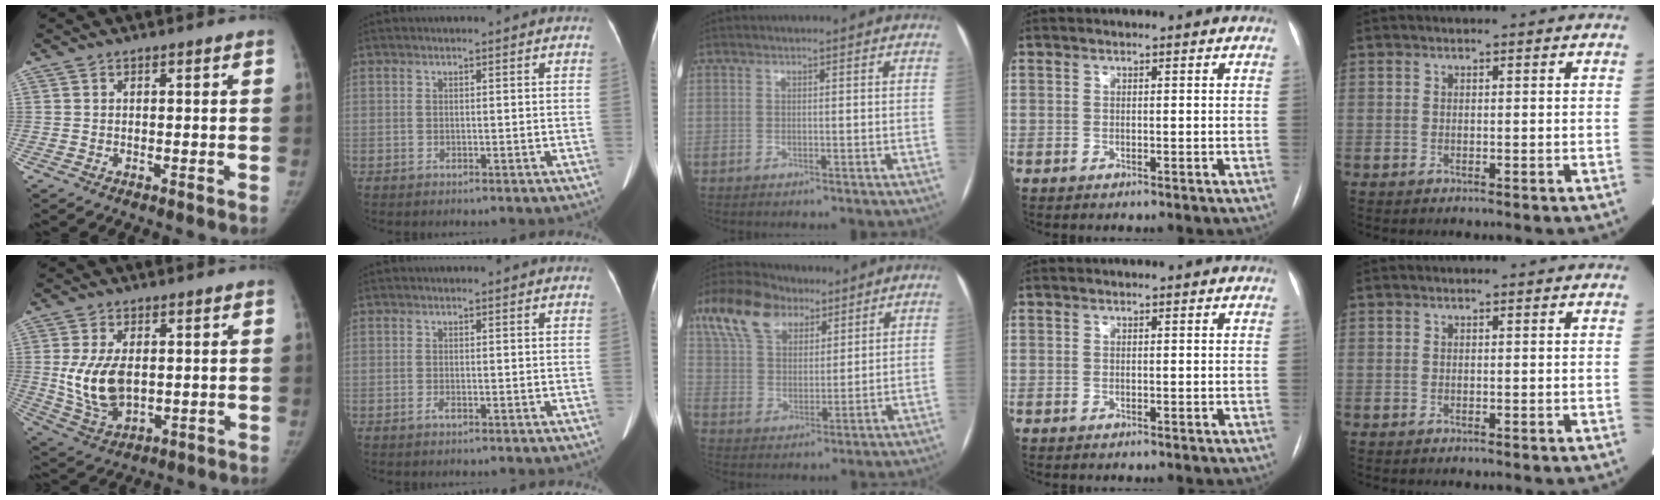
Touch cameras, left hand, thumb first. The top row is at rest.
{"thumb": {"total": 11.0, "force": [0.6, 6.5, 8.8], "torque": [-0.168, -0.013, 0.027]}, "index": {"total": 0.8, "force": [-0.4, 0.1, 0.7], "torque": [-0.020, -0.002, -0.006]}, "middle": {"total": 12.8, "force": [7.8, 7.4, 7.0], "torque": [-0.152, 0.040, 0.145]}}